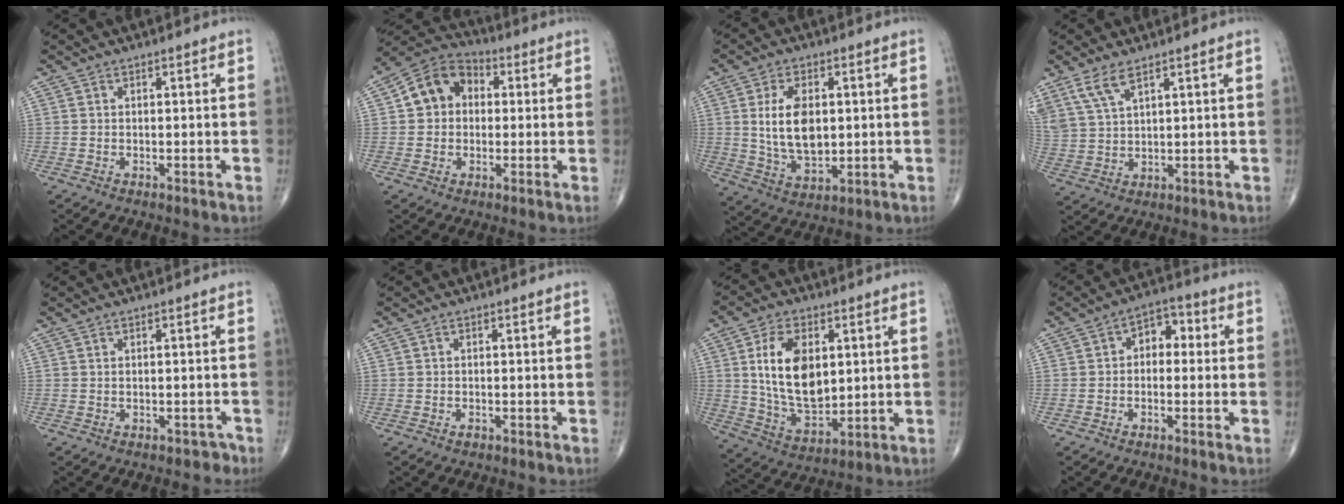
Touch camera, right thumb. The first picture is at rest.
{"total": 10.1, "force": [1.4, 8.1, 5.9], "torque": [-0.081, 0.025, 0.008]}
{"total": 11.2, "force": [1.4, 6.5, 9.1], "torque": [-0.156, -0.015, 0.034]}
{"total": 6.3, "force": [4.4, 2.1, 4.1], "torque": [-0.093, -0.011, 0.098]}
{"total": 1.0, "force": [-0.4, 0.7, 0.5], "torque": [-0.005, 0.012, -0.001]}
{"total": 0.8, "force": [-0.5, 0.5, 0.4], "torque": [-0.003, 0.001, -0.008]}
{"total": 14.9, "force": [2.9, 8.7, 11.7], "torque": [-0.194, -0.020, 0.061]}
{"total": 5.6, "force": [0.4, 3.9, 4.0], "torque": [-0.031, 0.022, -0.007]}